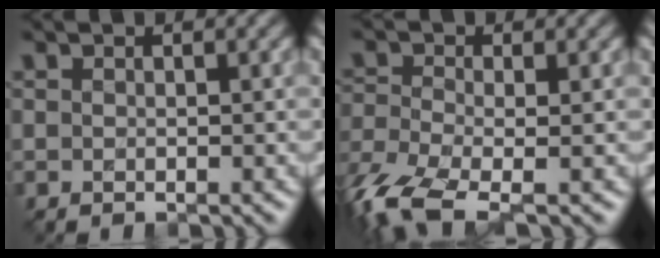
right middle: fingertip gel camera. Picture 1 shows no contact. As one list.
[{"total": 7.0, "force": [-4.2, 2.7, 4.9], "torque": [-0.117, -0.022, -0.091]}]